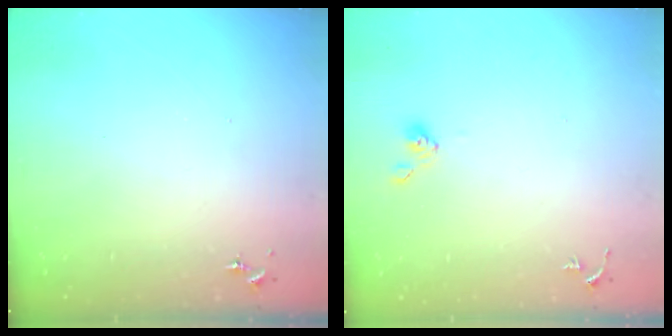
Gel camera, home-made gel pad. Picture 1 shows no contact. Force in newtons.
{"total": 4.0, "press": 3.9, "slide": 0.8}